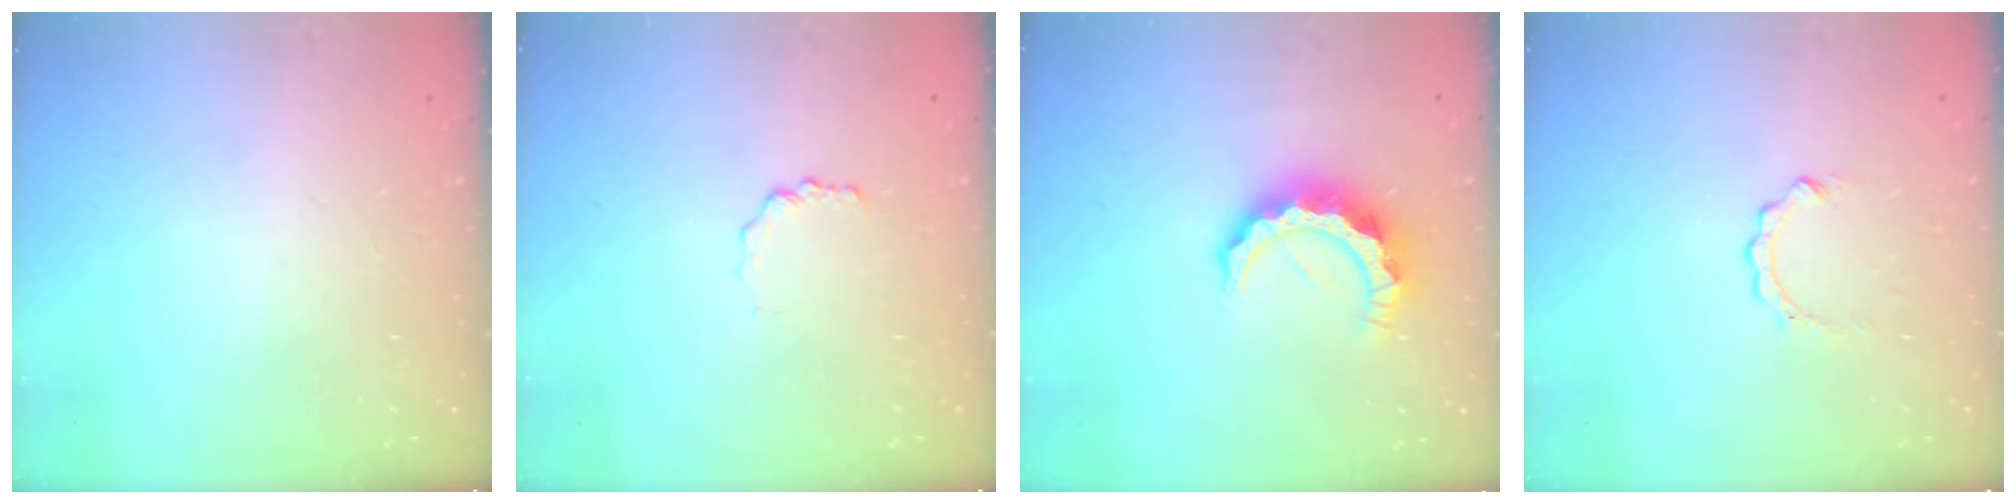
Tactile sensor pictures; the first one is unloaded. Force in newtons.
{"total": 1.7, "press": 1.6, "slide": 0.2}
{"total": 9.5, "press": 9.5, "slide": 0.8}
{"total": 2.8, "press": 2.8, "slide": 0.2}